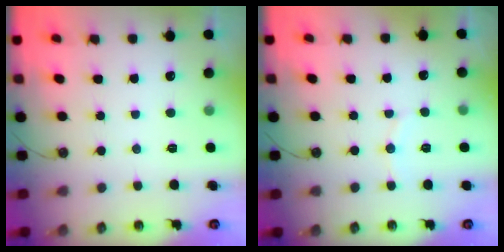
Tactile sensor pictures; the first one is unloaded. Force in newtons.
{"total": 5.0, "press": 4.9, "slide": 1.0}